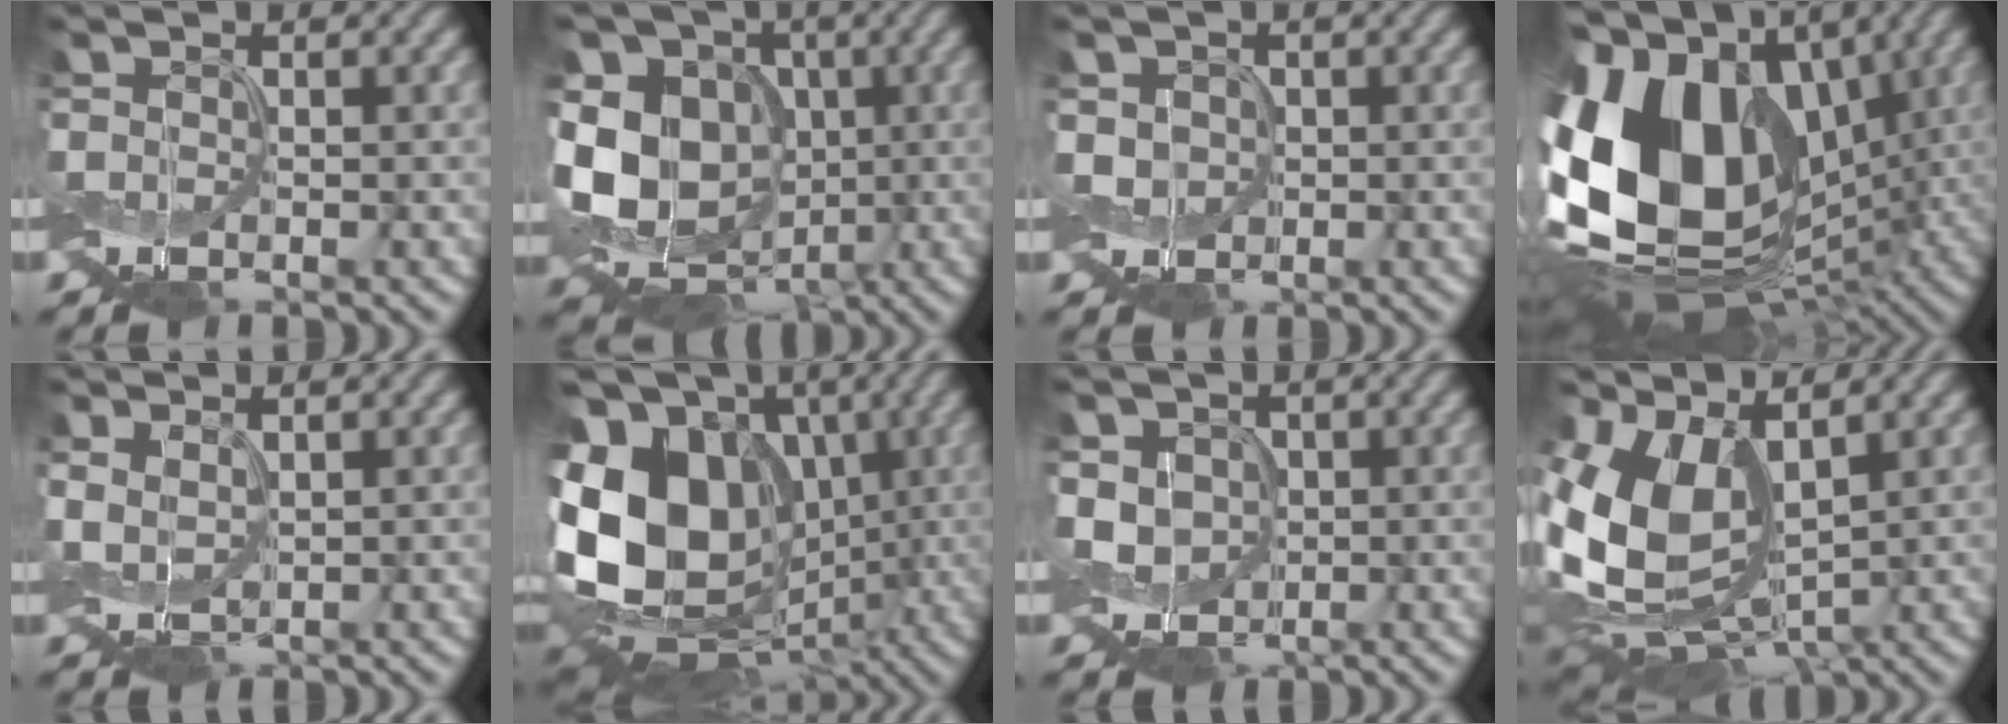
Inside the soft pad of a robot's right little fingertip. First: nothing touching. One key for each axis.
{"total": 12.9, "fx": -1.0, "fy": 10.4, "fz": 7.7, "tx": -0.154, "ty": -0.003, "tz": -0.020}
{"total": 2.2, "fx": -0.3, "fy": 2.0, "fz": 0.9, "tx": -0.027, "ty": 0.001, "tz": -0.009}
{"total": 18.6, "fx": -0.8, "fy": 13.3, "fz": 13.0, "tx": -0.264, "ty": 0.009, "tz": -0.019}
{"total": 1.9, "fx": 0.4, "fy": 1.3, "fz": 1.4, "tx": -0.040, "ty": 0.004, "tz": 0.007}
{"total": 17.4, "fx": -0.6, "fy": 13.5, "fz": 11.0, "tx": -0.209, "ty": 0.009, "tz": -0.004}
{"total": 3.8, "fx": -0.5, "fy": 3.3, "fz": 1.8, "tx": -0.038, "ty": 0.000, "tz": -0.015}
{"total": 10.7, "fx": 1.1, "fy": 6.7, "fz": 8.3, "tx": -0.193, "ty": -0.008, "tz": 0.020}